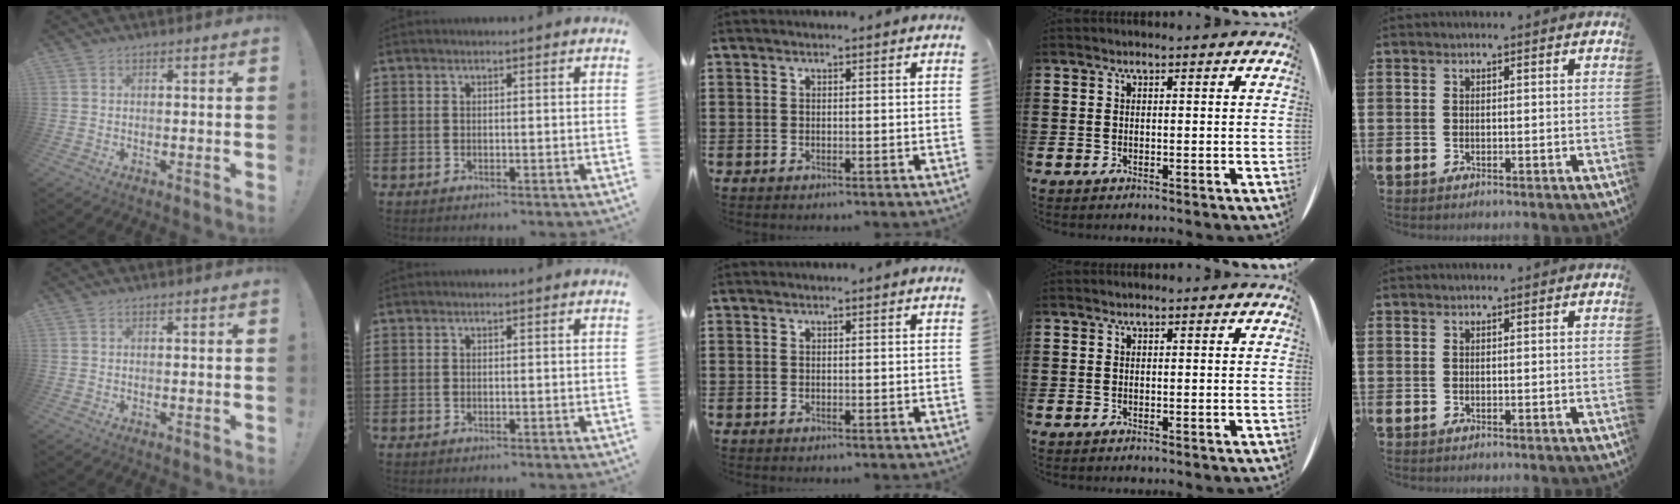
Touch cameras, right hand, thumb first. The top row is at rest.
{}